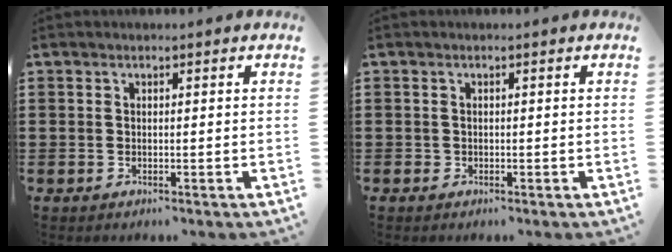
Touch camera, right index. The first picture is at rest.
{"total": 0.5, "force": [-0.1, 0.5, 0.1], "torque": [-0.002, 0.004, -0.003]}